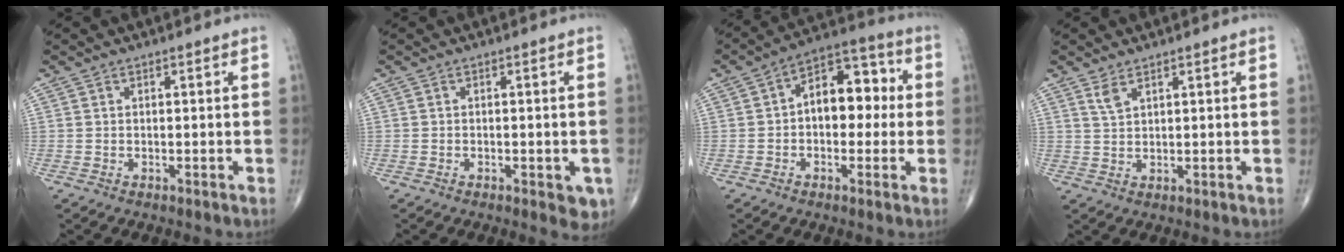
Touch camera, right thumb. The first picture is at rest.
{"total": 3.8, "force": [-1.4, 1.7, 3.0], "torque": [-0.019, -0.004, -0.014]}
{"total": 11.4, "force": [0.5, 7.2, 8.8], "torque": [-0.094, 0.035, -0.004]}
{"total": 2.4, "force": [1.7, 0.8, 1.5], "torque": [-0.033, -0.007, 0.040]}